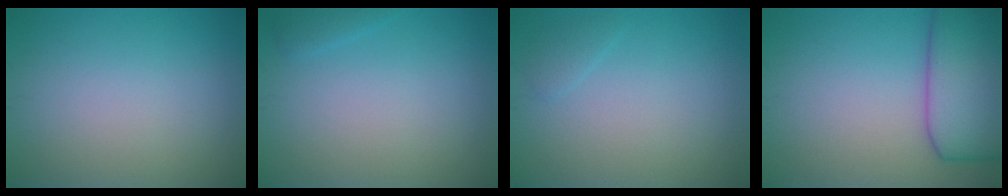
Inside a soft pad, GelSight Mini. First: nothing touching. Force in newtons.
{"total": 0.8, "press": 0.8, "slide": 0.1}
{"total": 0.9, "press": 0.9, "slide": 0.1}
{"total": 8.5, "press": 8.5, "slide": 0.2}